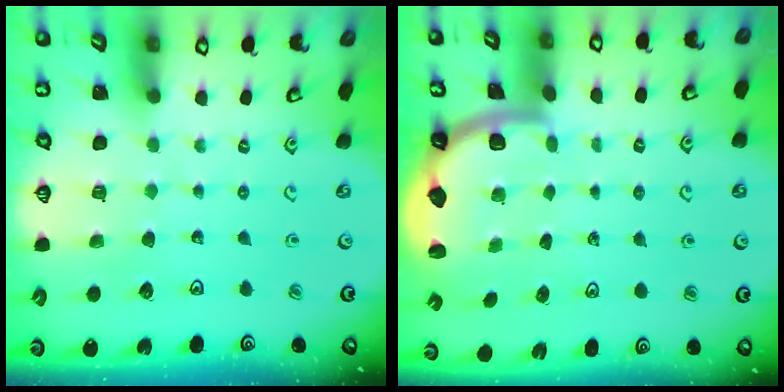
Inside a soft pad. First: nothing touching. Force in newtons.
{"total": 2.0, "press": 2.0, "slide": 0.5}